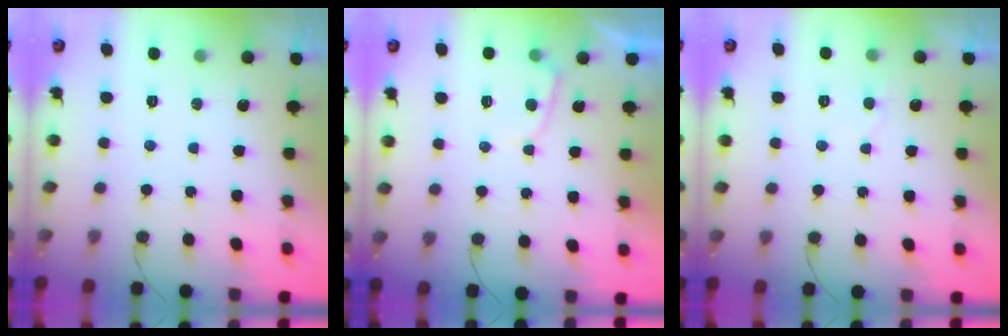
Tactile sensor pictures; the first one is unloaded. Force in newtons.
{"total": 2.1, "press": 2.1, "slide": 0.3}
{"total": 4.1, "press": 4.1, "slide": 0.2}